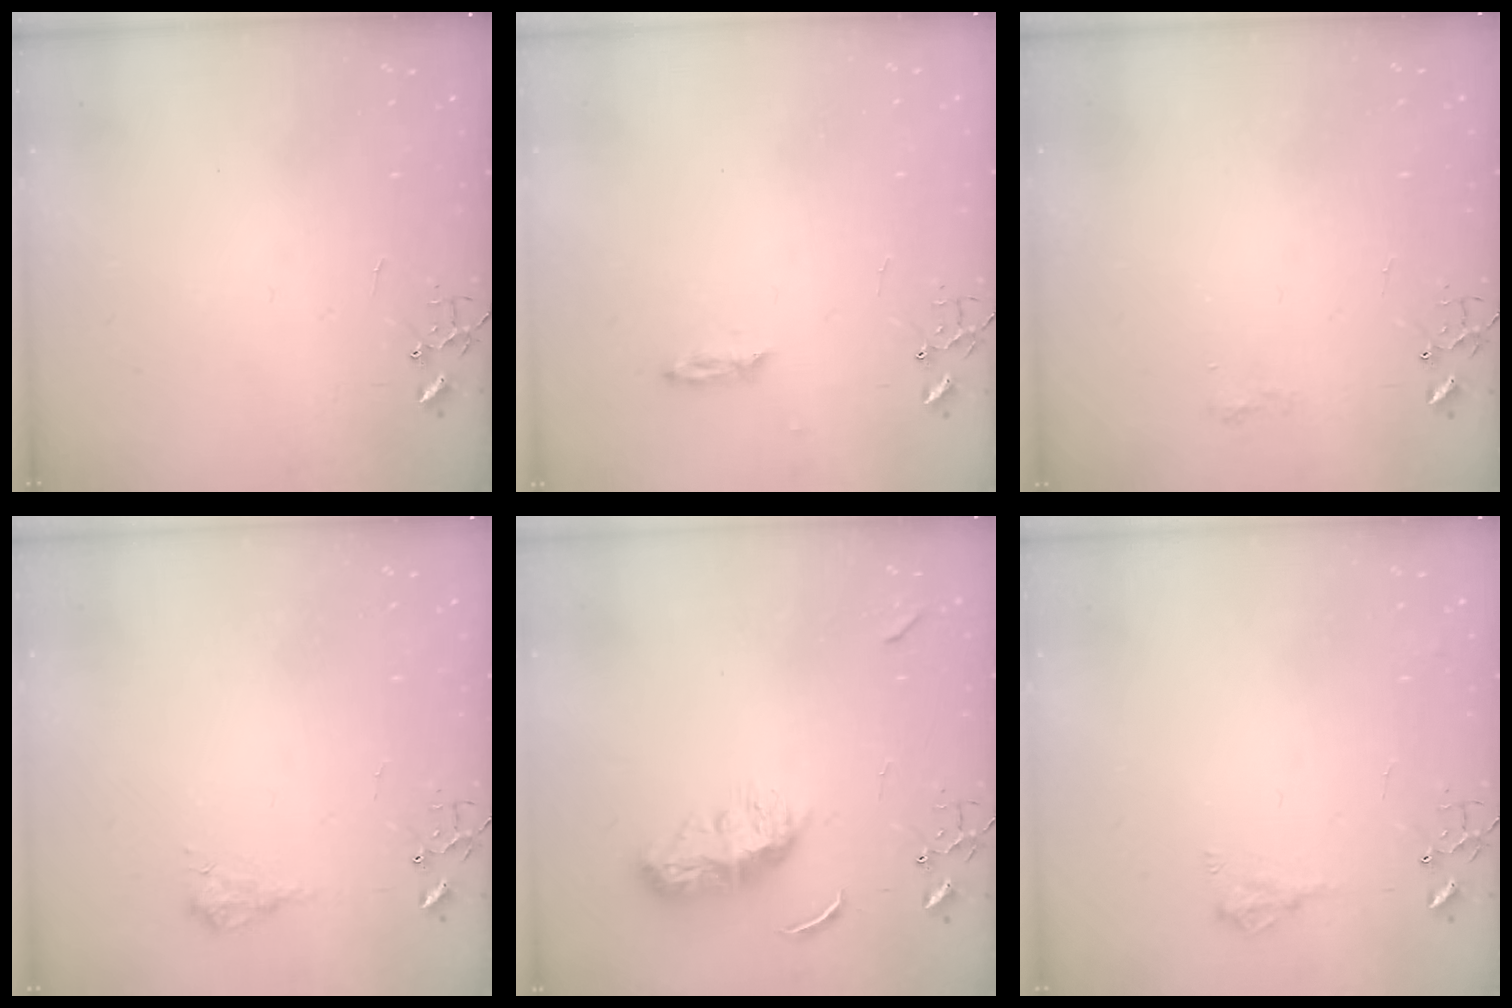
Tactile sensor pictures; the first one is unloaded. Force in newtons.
{"total": 2.3, "press": 2.2, "slide": 0.4}
{"total": 6.0, "press": 6.0, "slide": 0.6}
{"total": 8.5, "press": 8.5, "slide": 0.8}
{"total": 9.1, "press": 9.1, "slide": 0.8}
{"total": 8.8, "press": 8.7, "slide": 1.0}